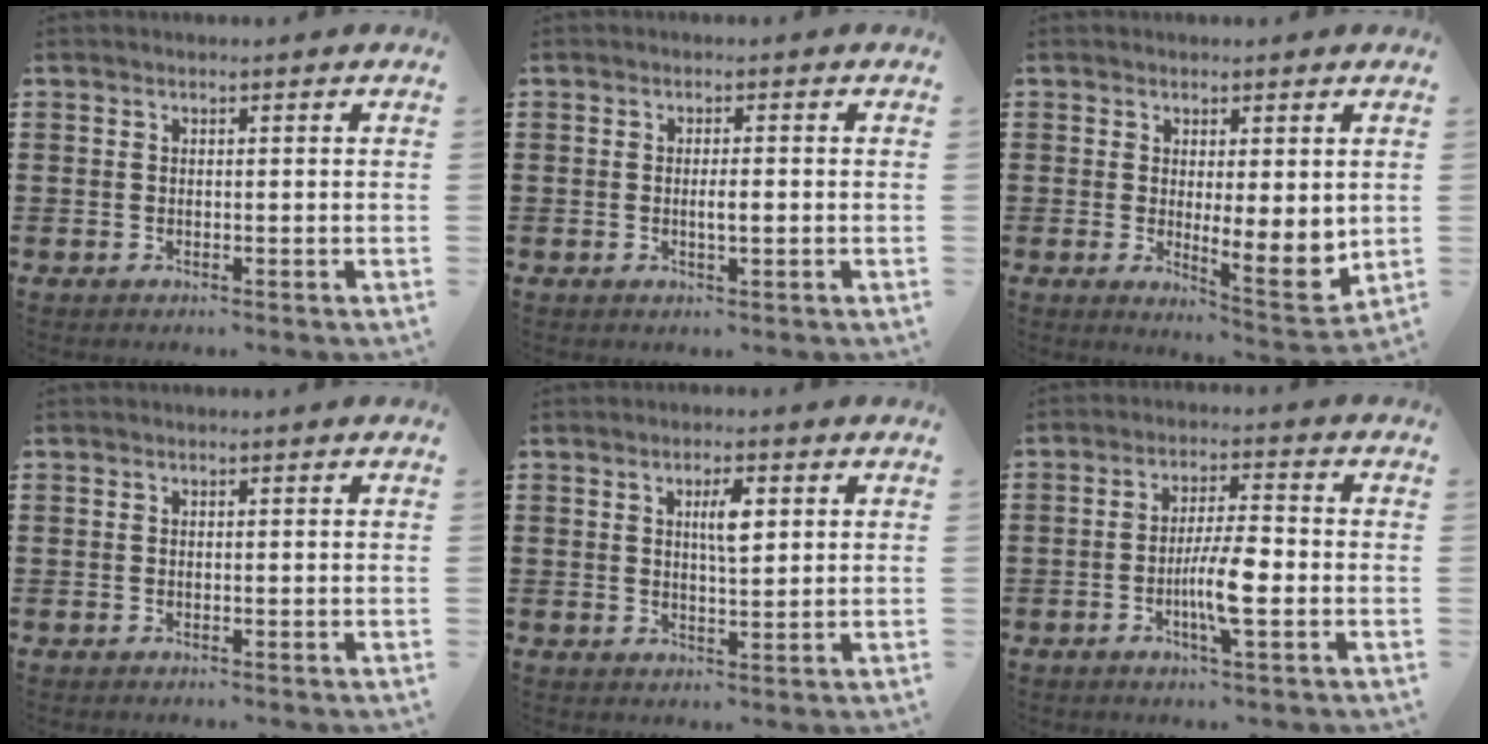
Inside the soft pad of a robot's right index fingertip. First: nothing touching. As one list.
[{"total": 2.0, "force": [-0.3, 0.4, 2.0], "torque": [-0.036, -0.001, -0.006]}, {"total": 5.6, "force": [1.3, 2.0, 5.1], "torque": [-0.071, -0.018, 0.023]}, {"total": 0.0}, {"total": 4.2, "force": [1.3, 1.2, 3.8], "torque": [-0.062, 0.003, 0.015]}, {"total": 6.8, "force": [-1.8, 1.2, 6.5], "torque": [-0.122, -0.002, -0.036]}]